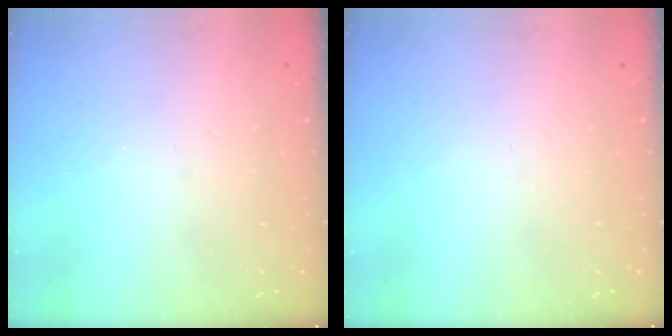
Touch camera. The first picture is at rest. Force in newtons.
{"total": 0.0}